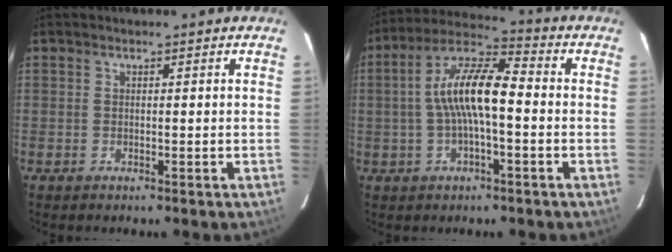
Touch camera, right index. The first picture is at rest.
{"total": 11.3, "force": [-0.9, 3.1, 10.8], "torque": [-0.207, 0.021, -0.020]}